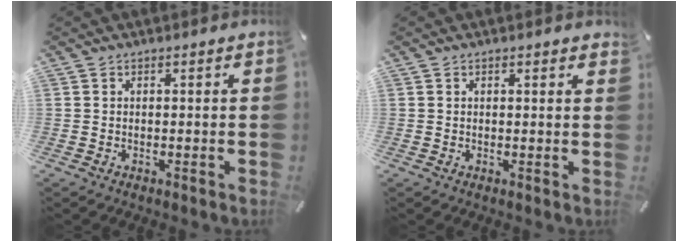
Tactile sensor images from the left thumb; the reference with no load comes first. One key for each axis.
{"total": 0.6, "fx": 0.4, "fy": 0.2, "fz": 0.4, "tx": -0.001, "ty": -0.002, "tz": 0.006}